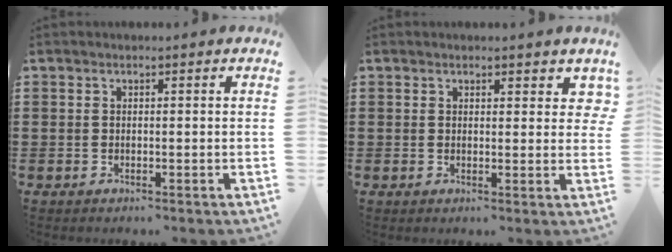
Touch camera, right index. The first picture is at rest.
{"total": 2.0, "force": [1.4, 1.2, 0.7], "torque": [0.003, 0.000, 0.021]}